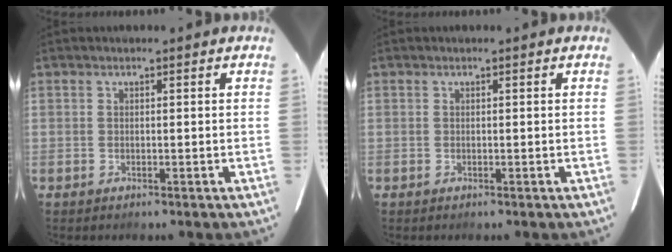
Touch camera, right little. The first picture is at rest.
{"total": 0.0}